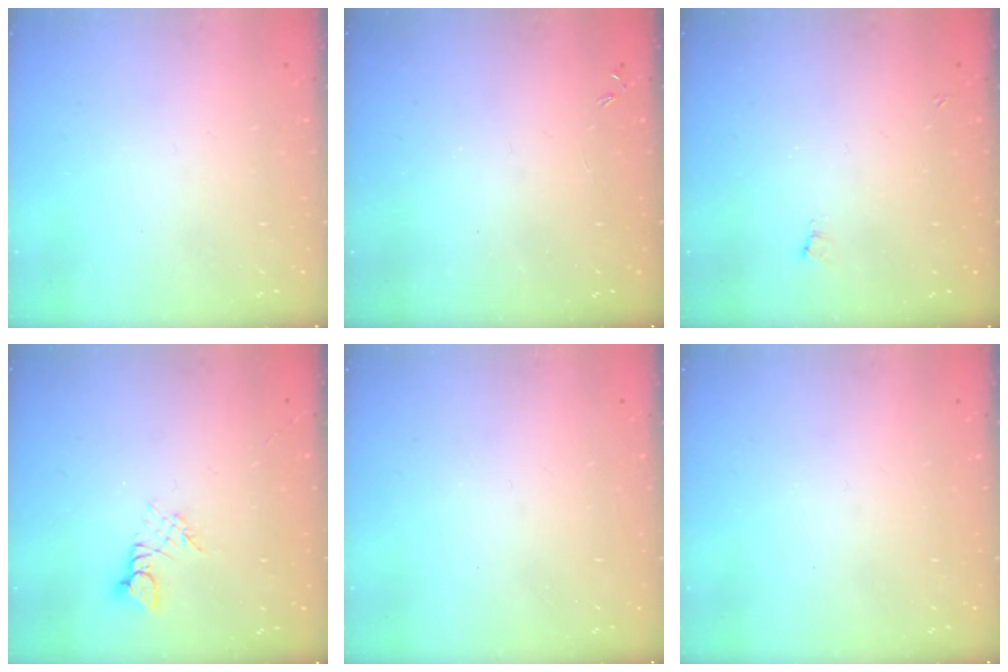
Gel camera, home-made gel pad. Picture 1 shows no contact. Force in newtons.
{"total": 0.0}
{"total": 2.6, "press": 2.6, "slide": 0.5}
{"total": 2.3, "press": 2.3, "slide": 0.2}
{"total": 0.0}
{"total": 0.0}